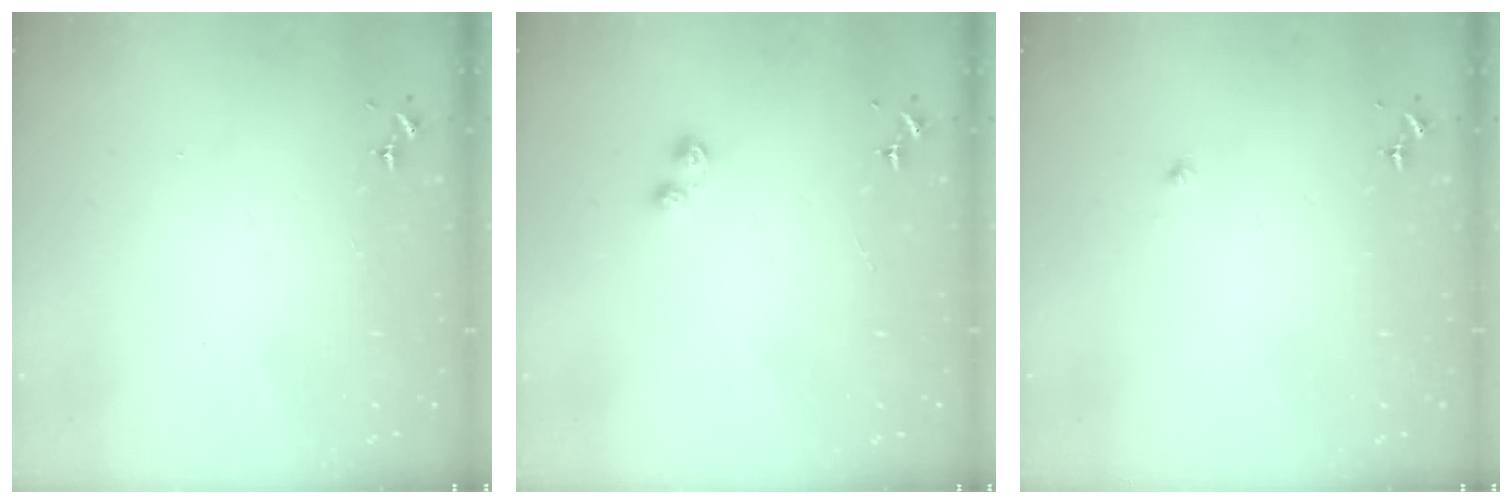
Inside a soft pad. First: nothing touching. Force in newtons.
{"total": 3.8, "press": 3.8, "slide": 0.4}
{"total": 2.0, "press": 2.0, "slide": 0.2}